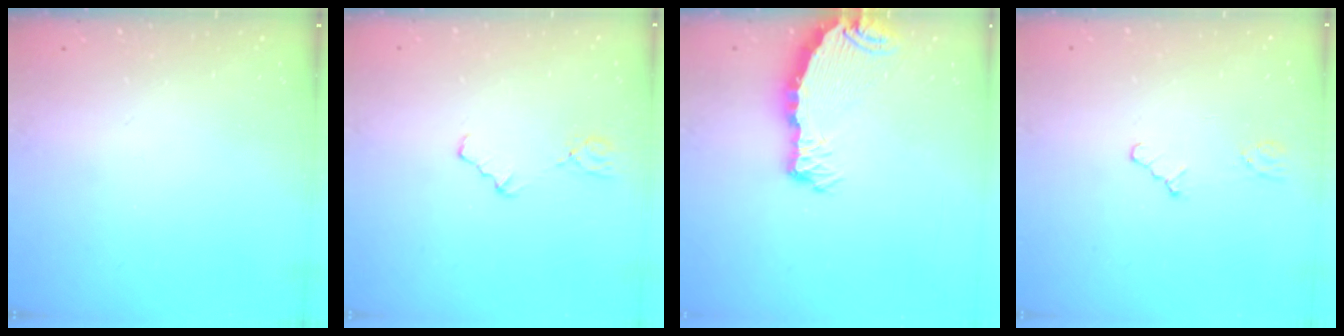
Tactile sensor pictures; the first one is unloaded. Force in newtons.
{"total": 3.3, "press": 3.3, "slide": 0.5}
{"total": 7.5, "press": 7.4, "slide": 0.8}
{"total": 1.6, "press": 1.6, "slide": 0.3}